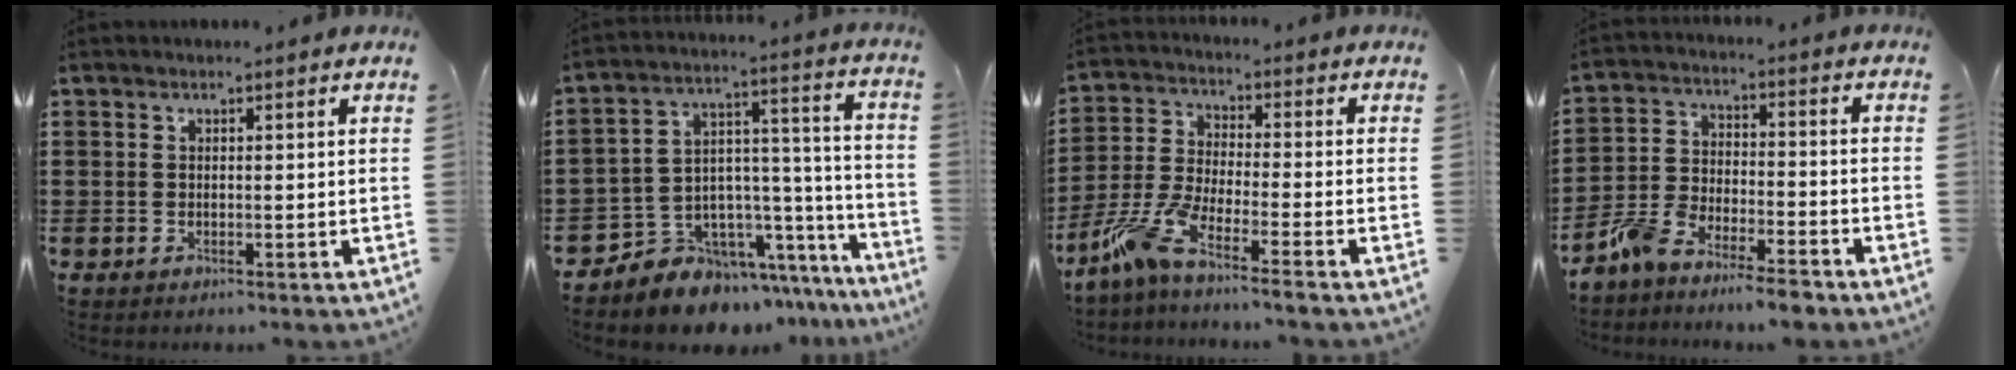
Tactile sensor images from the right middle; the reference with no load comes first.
{"total": 6.7, "force": [-5.6, 3.7, -0.1], "torque": [-0.010, -0.002, -0.103]}
{"total": 6.9, "force": [-5.5, 0.4, 4.2], "torque": [-0.117, -0.023, -0.114]}
{"total": 6.9, "force": [-6.7, 0.2, 1.7], "torque": [-0.043, 0.005, -0.134]}